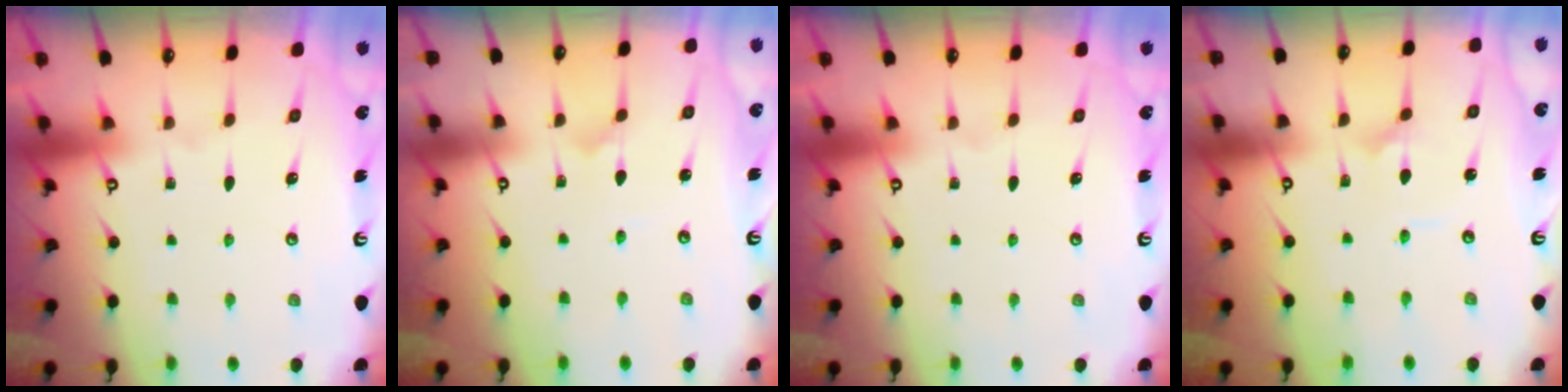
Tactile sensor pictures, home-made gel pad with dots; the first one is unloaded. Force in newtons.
{"total": 0.9, "press": 0.9, "slide": 0.0}
{"total": 0.0}
{"total": 2.1, "press": 2.1, "slide": 0.1}